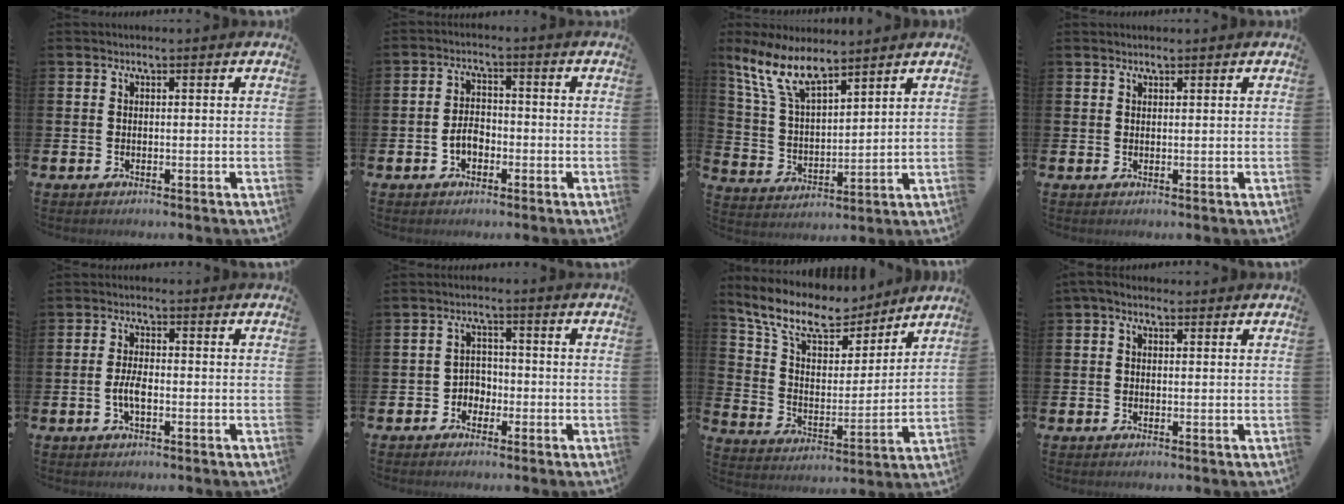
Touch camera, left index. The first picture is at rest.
{"total": 3.0, "force": [-1.6, 1.9, 1.7], "torque": [-0.022, 0.001, -0.034]}
{"total": 8.9, "force": [7.3, 2.7, 4.3], "torque": [-0.115, -0.022, 0.136]}
{"total": 0.7, "force": [0.6, 0.1, -0.3], "torque": [0.015, -0.002, 0.009]}
{"total": 2.9, "force": [-1.1, 1.0, 2.4], "torque": [-0.049, -0.002, -0.024]}
{"total": 2.8, "force": [-2.1, 1.9, 0.1], "torque": [-0.015, 0.006, -0.047]}
{"total": 11.4, "force": [9.8, 4.2, 4.1], "torque": [-0.125, -0.061, 0.173]}
{"total": 1.5, "force": [0.6, 0.9, 1.0], "torque": [-0.006, 0.004, 0.006]}